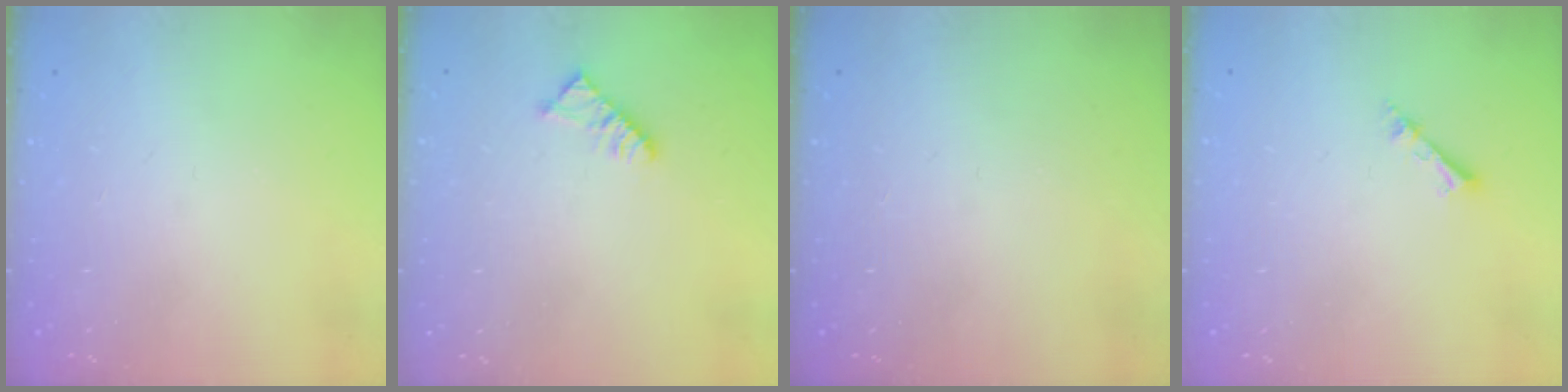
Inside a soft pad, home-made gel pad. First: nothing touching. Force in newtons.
{"total": 5.2, "press": 5.2, "slide": 0.6}
{"total": 0.0}
{"total": 2.1, "press": 2.1, "slide": 0.3}